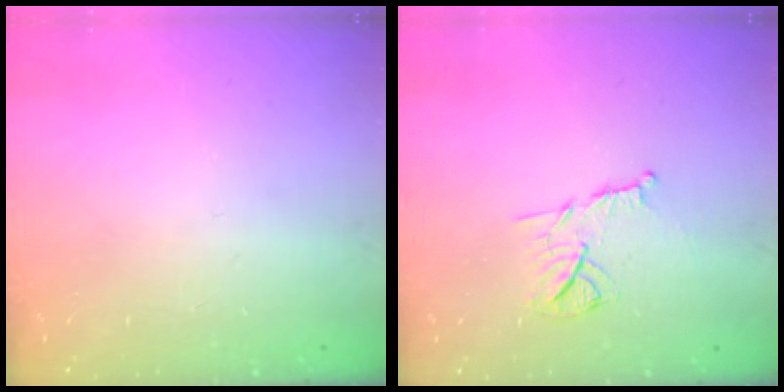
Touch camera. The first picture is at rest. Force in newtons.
{"total": 8.6, "press": 8.6, "slide": 0.7}